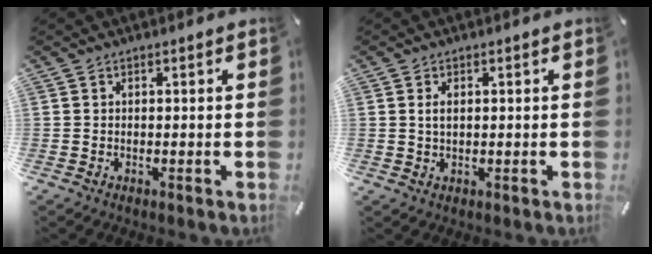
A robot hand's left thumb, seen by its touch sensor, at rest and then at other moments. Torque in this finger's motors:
{"motor_torque": [0.04, -0.04, 0.05, -0.06, 0.01]}